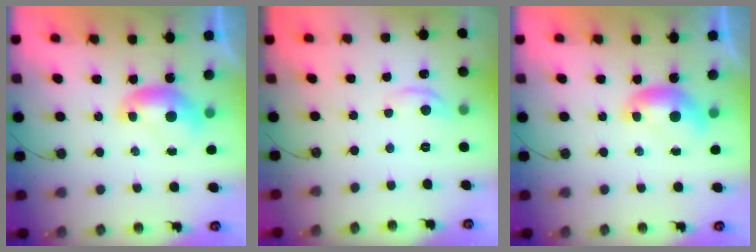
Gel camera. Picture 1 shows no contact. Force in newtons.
{"total": 2.8, "press": 2.7, "slide": 0.5}
{"total": 0.0}